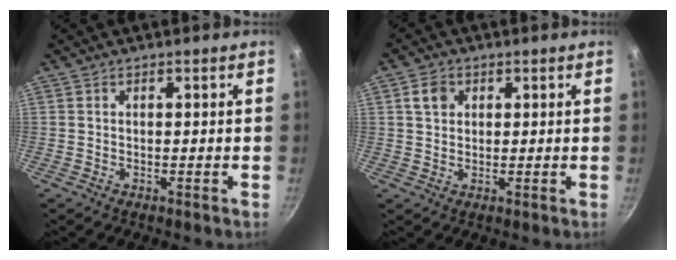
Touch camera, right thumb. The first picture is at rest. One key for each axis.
{"total": 3.7, "fx": 1.3, "fy": 3.0, "fz": 1.8, "tx": -0.018, "ty": 0.003, "tz": 0.020}